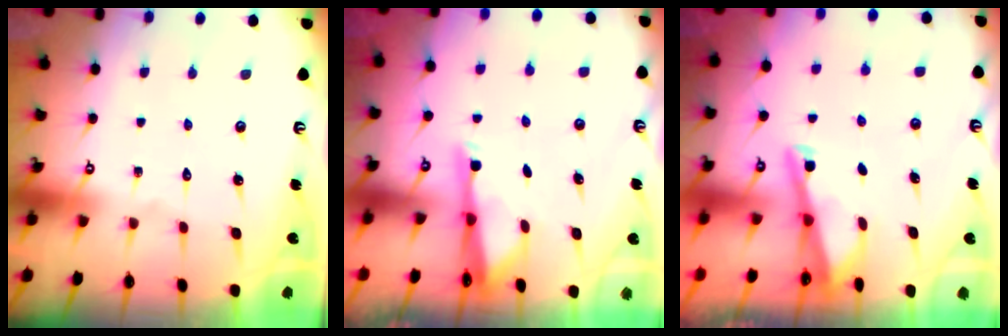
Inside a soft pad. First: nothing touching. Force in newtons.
{"total": 3.0, "press": 2.9, "slide": 0.5}
{"total": 2.9, "press": 2.9, "slide": 0.4}